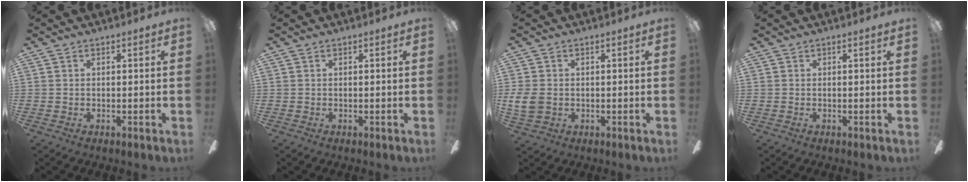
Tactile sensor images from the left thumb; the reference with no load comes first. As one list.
[{"total": 0.0}, {"total": 5.3, "force": [0.0, 4.1, 3.3], "torque": [-0.077, 0.004, 0.001]}, {"total": 0.0}]